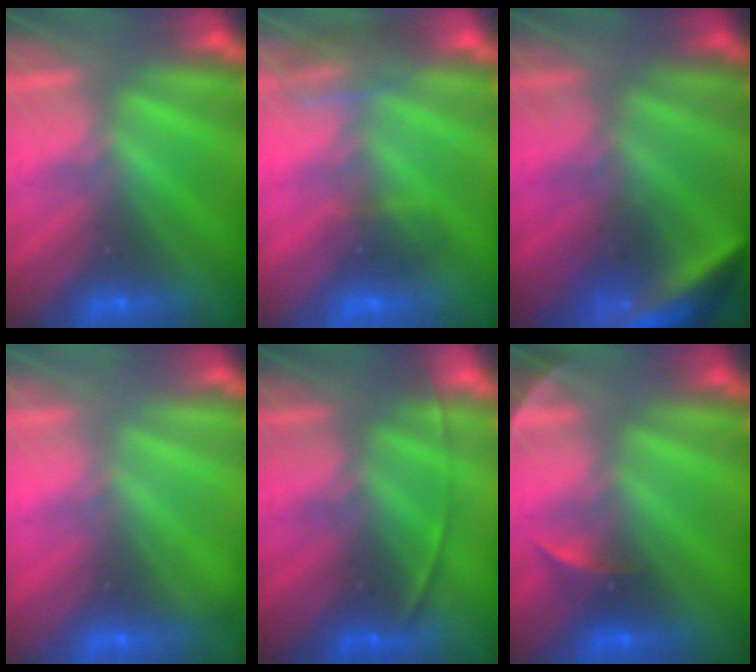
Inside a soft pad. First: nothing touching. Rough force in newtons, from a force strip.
{"total": 3.4}
{"total": 3.7}
{"total": 2.1}
{"total": 1.8}
{"total": 2.2}